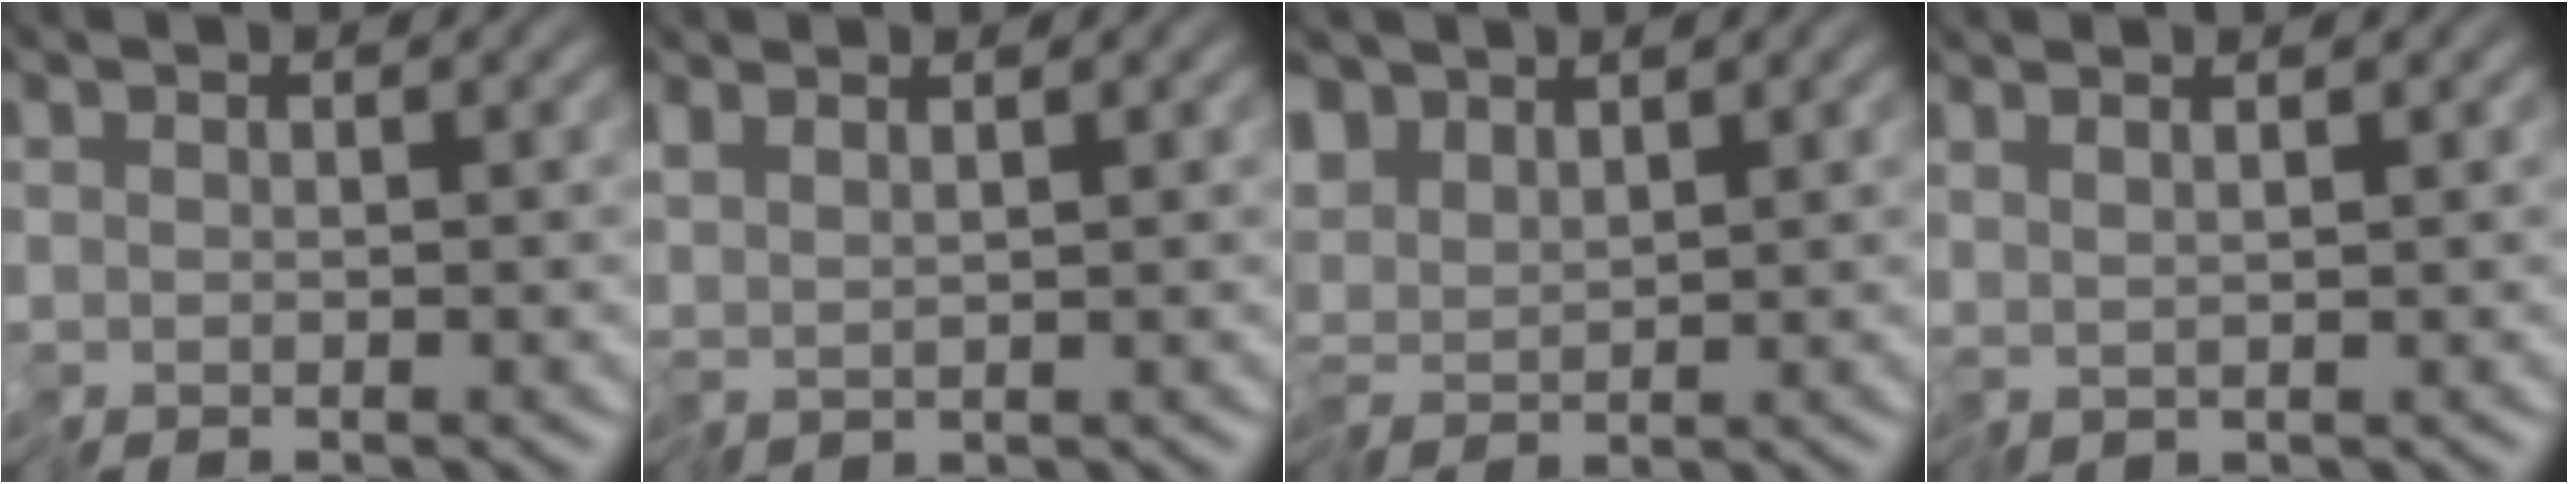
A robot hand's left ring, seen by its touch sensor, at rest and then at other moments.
{"total": 1.2, "force": [1.0, -0.4, 0.4], "torque": [-0.013, 0.004, 0.026]}
{"total": 2.6, "force": [1.5, 1.4, 1.6], "torque": [-0.038, 0.007, 0.027]}
{"total": 1.4, "force": [1.1, -0.8, 0.4], "torque": [-0.009, 0.008, 0.026]}